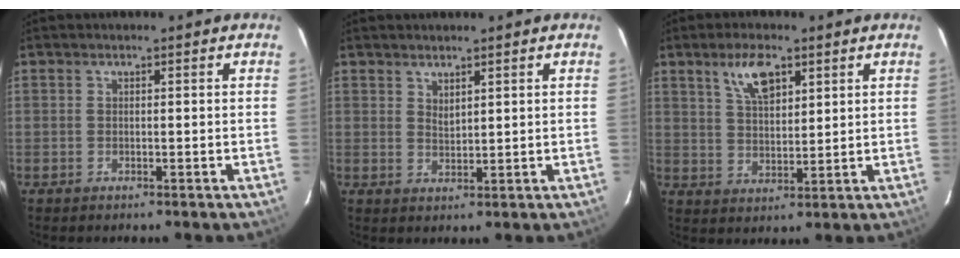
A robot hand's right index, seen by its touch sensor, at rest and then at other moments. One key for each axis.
{"total": 2.0, "fx": 1.7, "fy": 0.7, "fz": 0.9, "tx": -0.014, "ty": -0.002, "tz": 0.031}
{"total": 7.2, "fx": 4.1, "fy": 2.9, "fz": 5.2, "tx": -0.093, "ty": 0.008, "tz": 0.079}